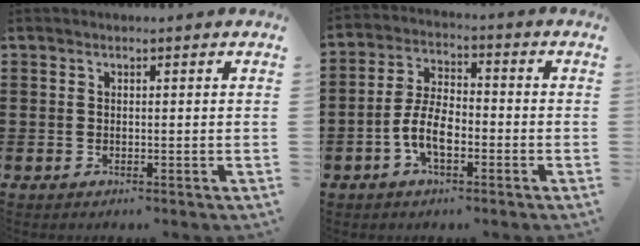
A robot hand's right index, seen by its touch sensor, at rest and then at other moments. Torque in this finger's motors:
{"motor_torque": [1.18, 0.95, 0.25, 0.18]}